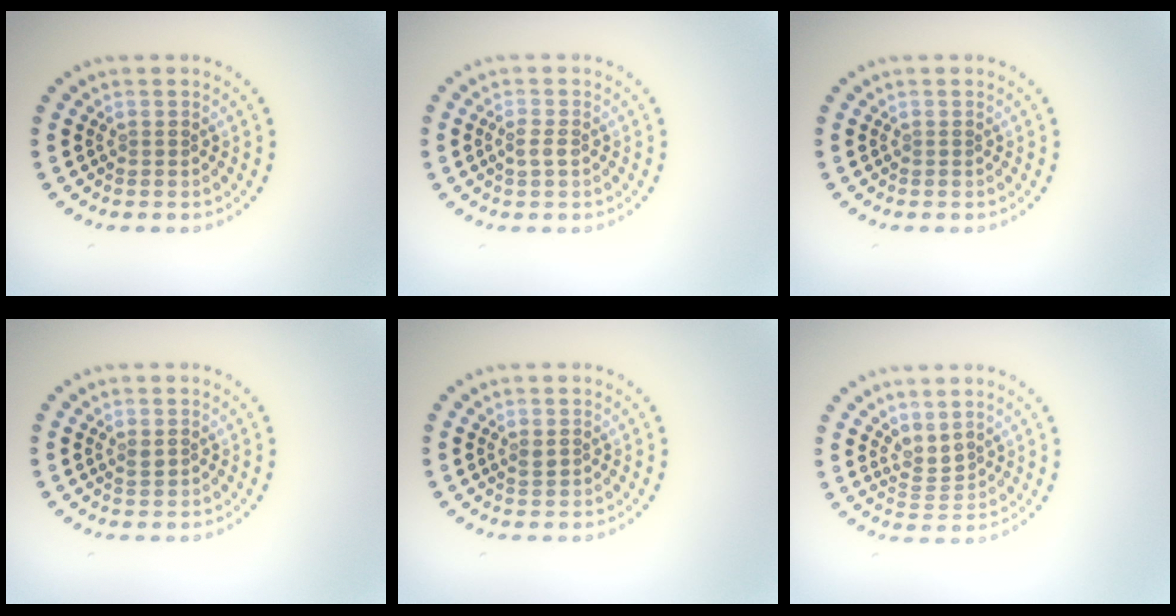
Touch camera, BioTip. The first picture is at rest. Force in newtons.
{"total": 1.2, "press": 1.2, "slide": 0.0}
{"total": 0.0}
{"total": 0.8, "press": 0.8, "slide": 0.2}
{"total": 0.8, "press": 0.8, "slide": 0.2}
{"total": 2.0, "press": 1.4, "slide": 1.4}